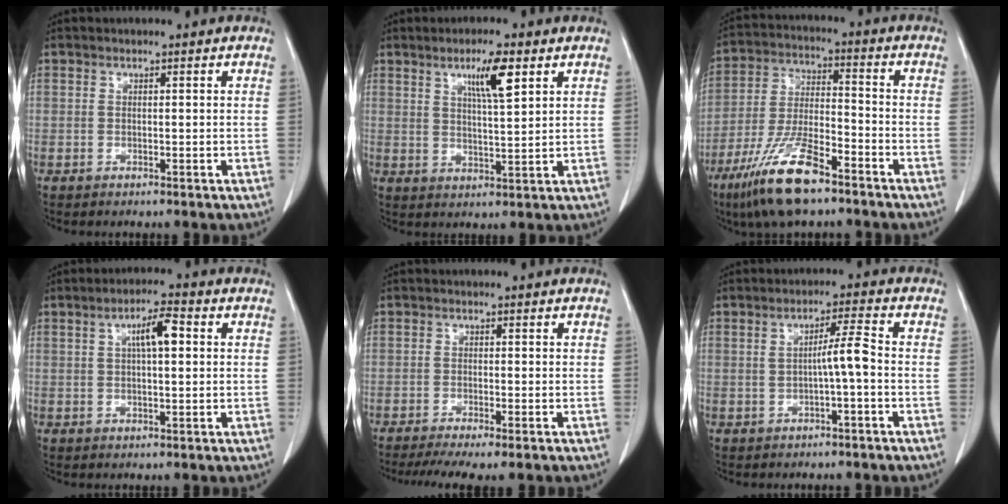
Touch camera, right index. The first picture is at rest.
{"total": 6.5, "force": [3.3, 0.5, 5.6], "torque": [-0.097, -0.002, 0.057]}
{"total": 13.4, "force": [-8.8, 2.9, 9.7], "torque": [-0.199, -0.022, -0.160]}
{"total": 5.2, "force": [1.2, 1.0, 4.9], "torque": [-0.087, 0.011, 0.020]}
{"total": 6.9, "force": [-5.4, 0.5, 4.3], "torque": [-0.064, -0.013, -0.084]}
{"total": 3.9, "force": [-0.5, -0.2, 3.8], "torque": [-0.060, 0.008, -0.005]}